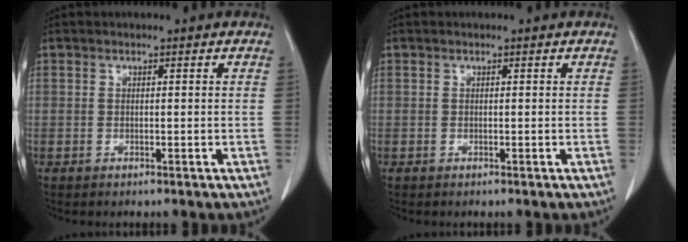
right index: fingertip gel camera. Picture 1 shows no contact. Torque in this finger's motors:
{"motor_torque": [0.00, 0.00, 0.00, 0.00]}